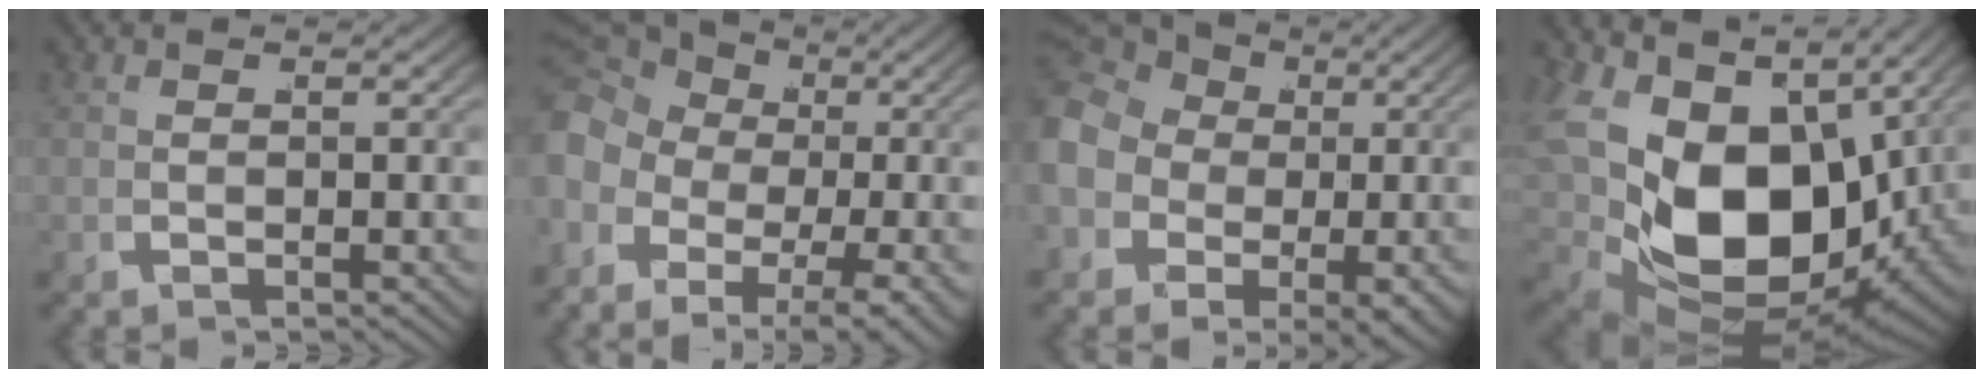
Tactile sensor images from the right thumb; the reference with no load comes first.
{"total": 8.8, "force": [0.5, 6.6, 5.8], "torque": [-0.091, -0.010, 0.004]}
{"total": 10.7, "force": [2.6, 8.5, 5.9], "torque": [-0.117, -0.006, 0.031]}
{"total": 19.3, "force": [0.0, 12.3, 15.0], "torque": [-0.299, -0.056, 0.034]}